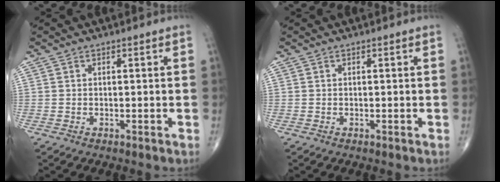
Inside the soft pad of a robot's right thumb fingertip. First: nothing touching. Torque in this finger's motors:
{"motor_torque": [0.00, 0.00, 0.04, 0.04, 0.00]}